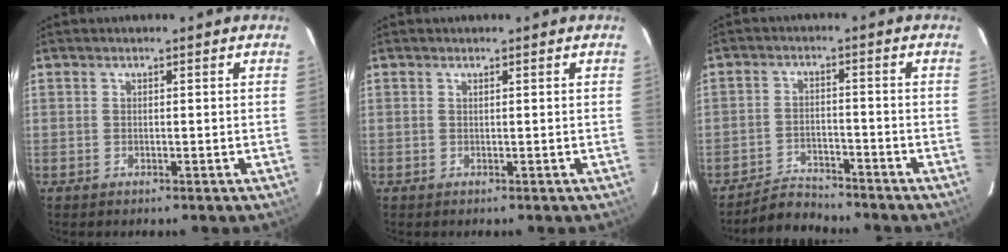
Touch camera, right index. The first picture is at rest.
{"total": 0.0}
{"total": 5.7, "force": [-5.5, 1.4, 0.4], "torque": [-0.026, 0.011, -0.092]}